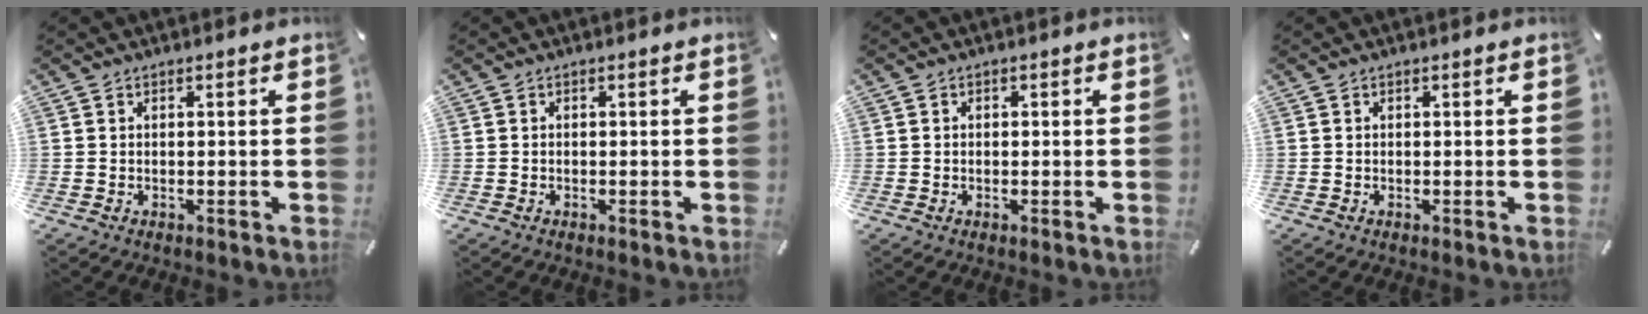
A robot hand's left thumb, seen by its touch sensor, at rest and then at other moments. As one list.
[{"total": 0.0}, {"total": 0.5, "force": [-0.1, 0.4, 0.3], "torque": [-0.005, 0.001, -0.003]}, {"total": 0.0}]